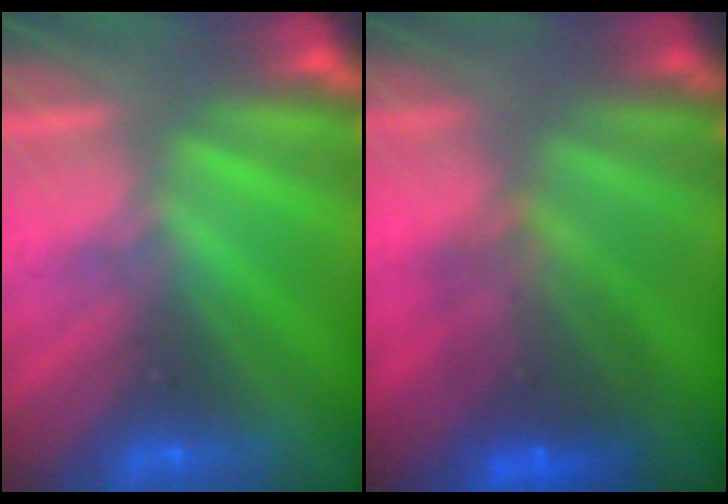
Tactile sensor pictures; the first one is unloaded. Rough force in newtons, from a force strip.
{"total": 7.3}